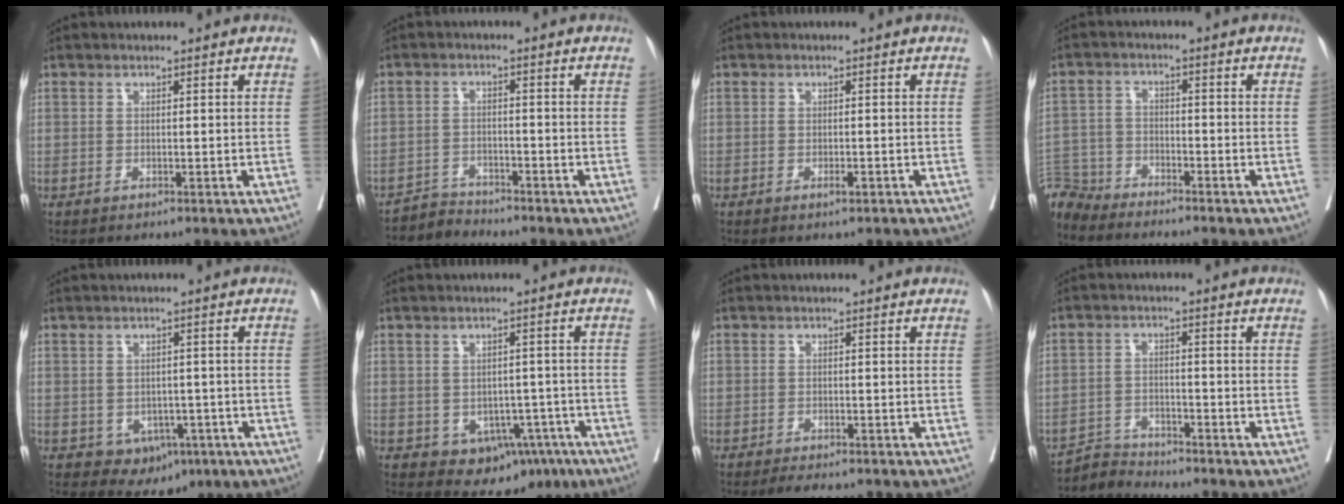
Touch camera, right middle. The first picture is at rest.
{"total": 2.9, "force": [-2.6, 0.2, -1.3], "torque": [0.031, -0.006, -0.047]}
{"total": 1.2, "force": [-0.7, 0.3, 0.9], "torque": [-0.020, -0.003, -0.010]}
{"total": 5.5, "force": [-5.5, 0.2, -0.8], "torque": [0.020, -0.001, -0.107]}
{"total": 5.2, "force": [-1.9, 4.0, 2.8], "torque": [-0.025, 0.005, -0.011]}
{"total": 7.5, "force": [-3.4, 5.2, 4.1], "torque": [-0.034, 0.014, -0.034]}
{"total": 3.2, "force": [-2.7, 1.0, 1.4], "torque": [-0.021, -0.007, -0.038]}
{"total": 3.8, "force": [-3.5, -0.1, -1.4], "torque": [0.031, -0.005, -0.064]}